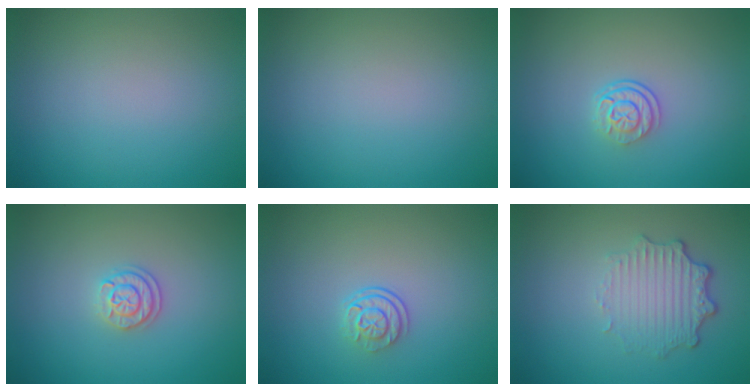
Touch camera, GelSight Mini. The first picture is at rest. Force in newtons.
{"total": 0.0}
{"total": 2.5, "press": 1.8, "slide": 1.8}
{"total": 2.0, "press": 1.9, "slide": 0.8}
{"total": 2.4, "press": 1.7, "slide": 1.6}
{"total": 3.6, "press": 2.8, "slide": 2.2}